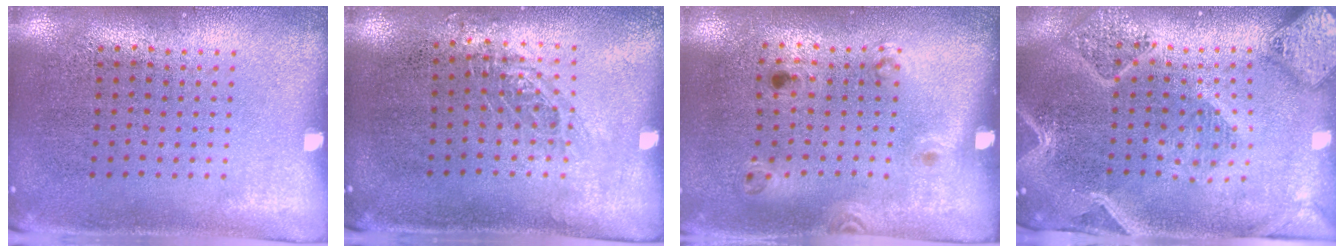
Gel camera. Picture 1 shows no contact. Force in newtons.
{"total": 0.8, "press": 0.8, "slide": 0.2}
{"total": 1.2, "press": 0.7, "slide": 1.0}
{"total": 3.0, "press": 2.6, "slide": 1.5}